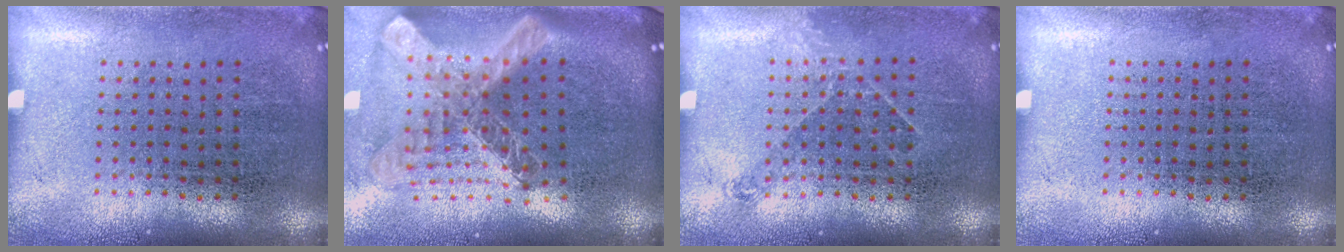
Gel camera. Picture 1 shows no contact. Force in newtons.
{"total": 2.8, "press": 2.0, "slide": 2.0}
{"total": 1.0, "press": 0.8, "slide": 0.6}
{"total": 0.0}